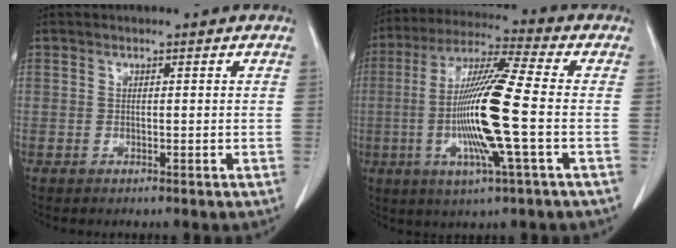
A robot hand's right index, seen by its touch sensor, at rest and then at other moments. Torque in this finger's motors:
{"motor_torque": [2.14, 0.00, 0.63, 0.17]}